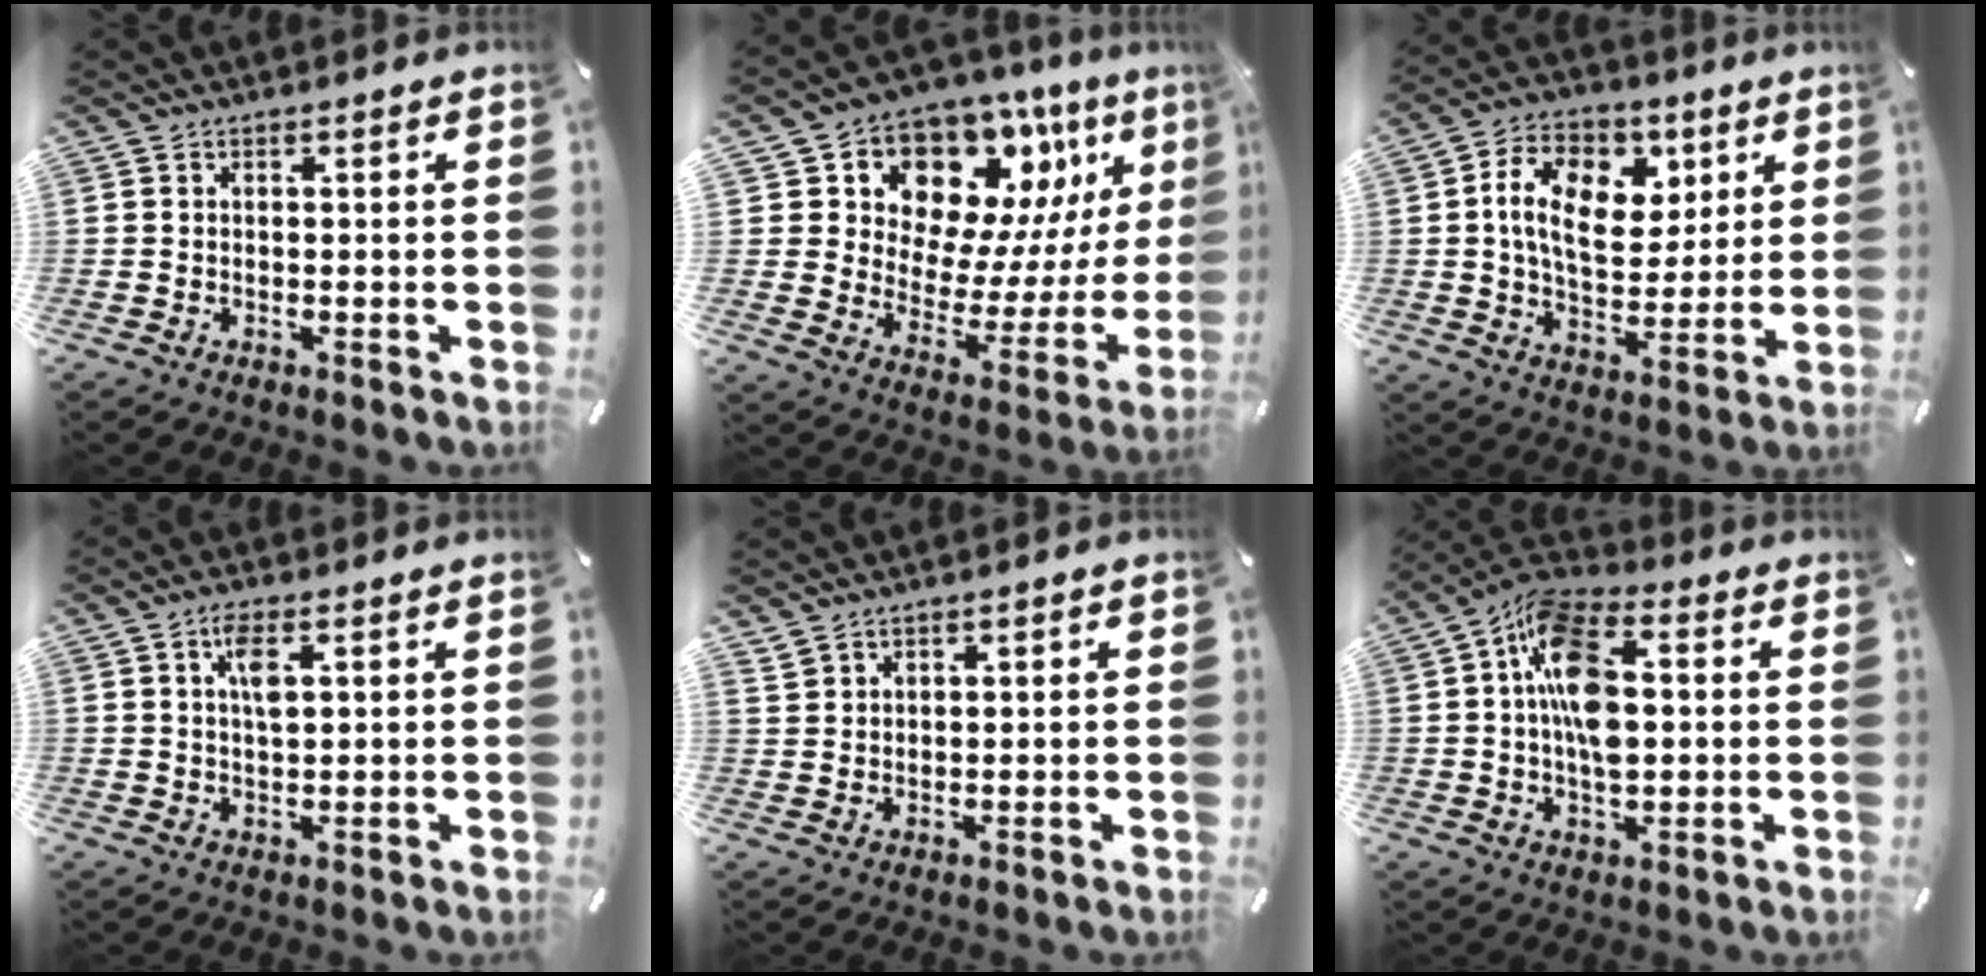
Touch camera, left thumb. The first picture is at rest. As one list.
[{"total": 13.8, "force": [10.5, 8.3, 3.3], "torque": [-0.045, -0.115, 0.183]}, {"total": 14.9, "force": [4.1, 10.6, 9.6], "torque": [-0.152, 0.005, 0.078]}, {"total": 4.8, "force": [1.9, 1.8, 4.0], "torque": [-0.078, 0.005, 0.029]}, {"total": 2.0, "force": [1.6, 1.2, 0.3], "torque": [-0.006, -0.001, 0.032]}, {"total": 14.4, "force": [1.4, 8.5, 11.5], "torque": [-0.217, 0.001, 0.022]}]